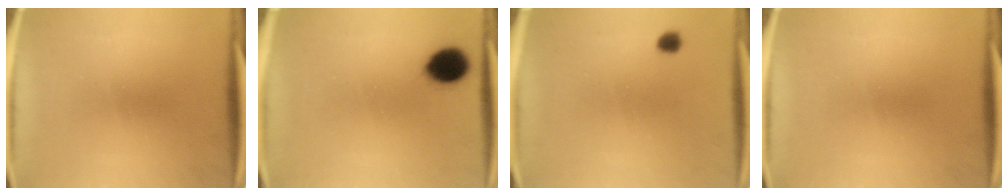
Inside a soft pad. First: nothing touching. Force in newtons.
{"total": 9.1}
{"total": 1.7}
{"total": 0.0}